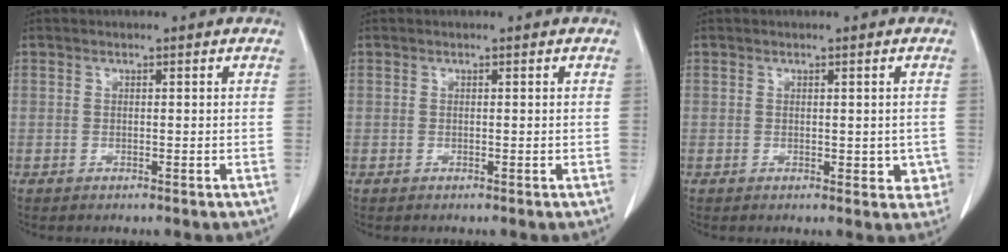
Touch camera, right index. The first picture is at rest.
{"total": 0.0}
{"total": 3.1, "force": [-0.3, 2.1, 2.4], "torque": [-0.004, 0.002, 0.001]}